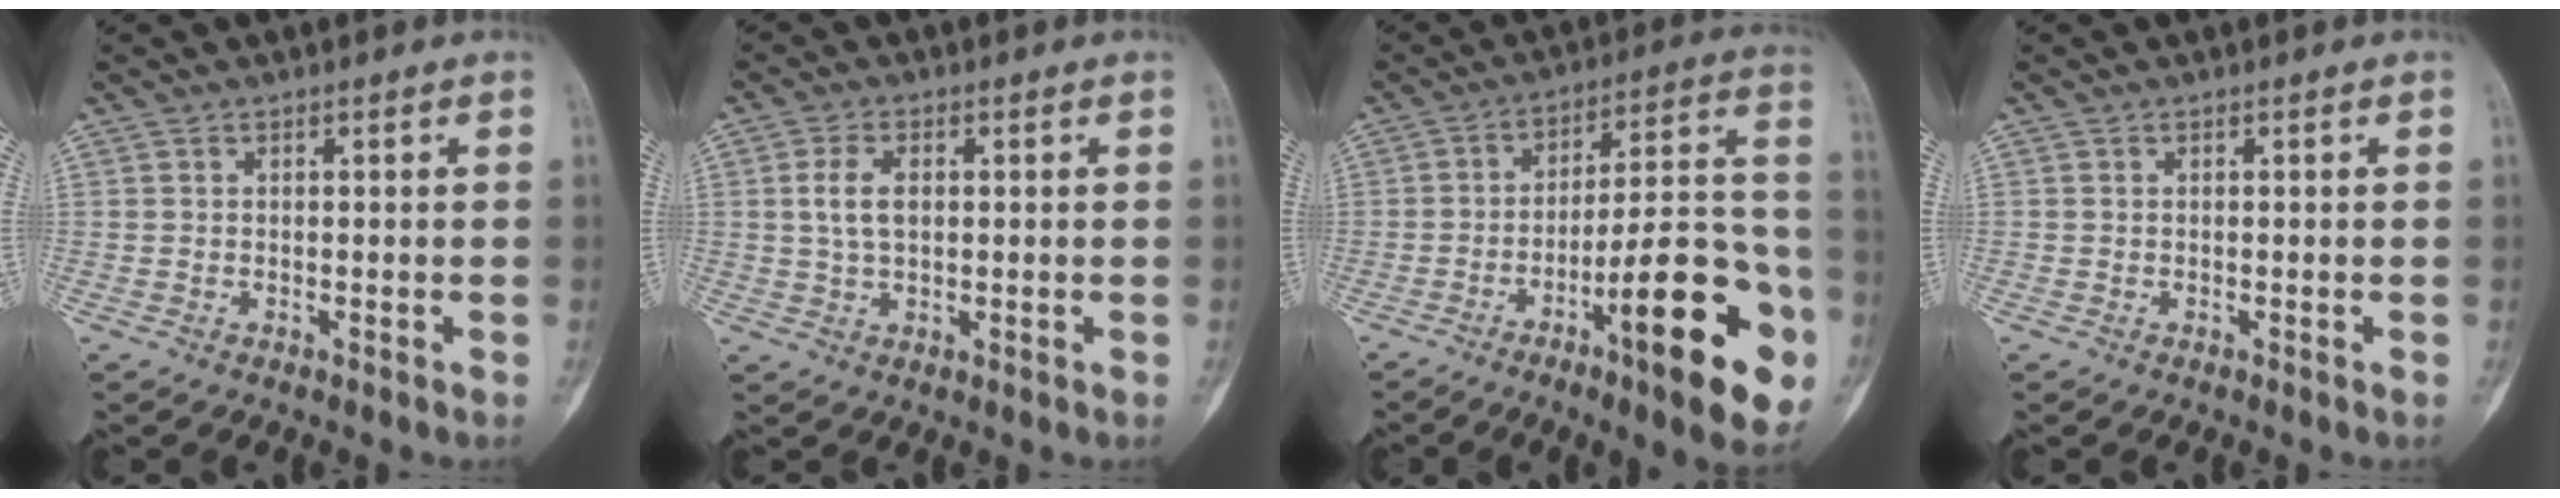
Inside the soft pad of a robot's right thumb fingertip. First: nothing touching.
{"total": 4.8, "force": [0.8, 2.8, 3.9], "torque": [-0.076, 0.003, 0.014]}
{"total": 22.2, "force": [-9.4, 5.1, 19.5], "torque": [-0.251, 0.055, -0.136]}
{"total": 0.0}